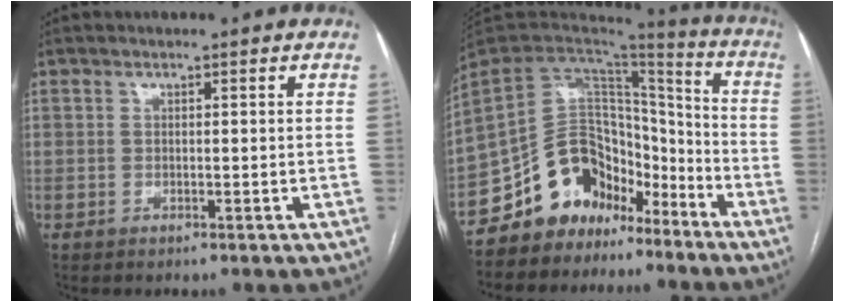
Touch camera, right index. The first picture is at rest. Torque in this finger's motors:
{"motor_torque": [0.57, -0.61, 0.10, 0.00]}